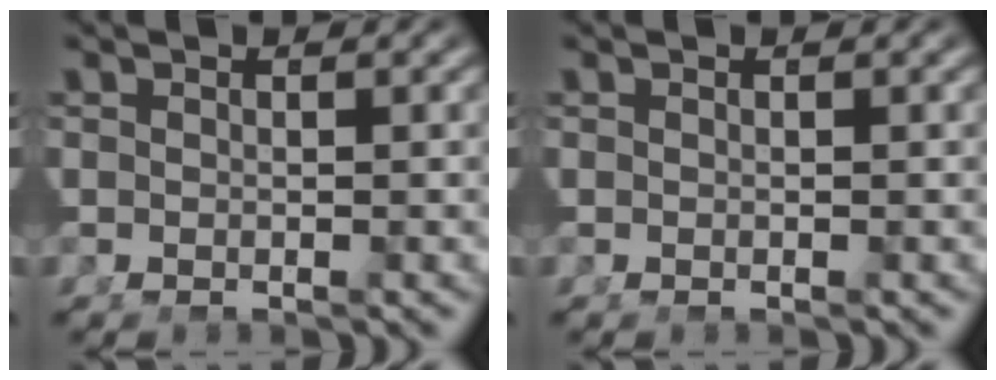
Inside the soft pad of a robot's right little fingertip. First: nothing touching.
{"total": 0.0}